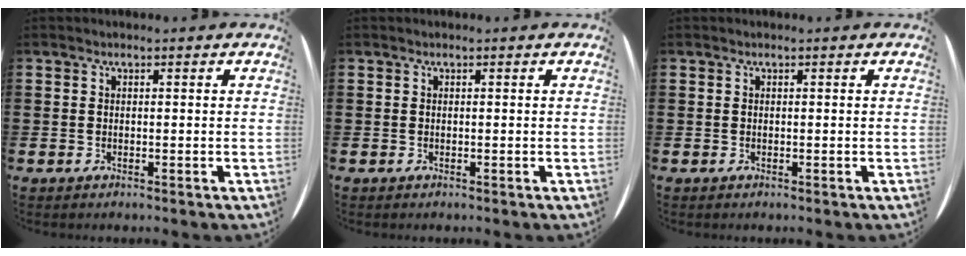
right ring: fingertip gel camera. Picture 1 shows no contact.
{"total": 0.0}
{"total": 0.0}